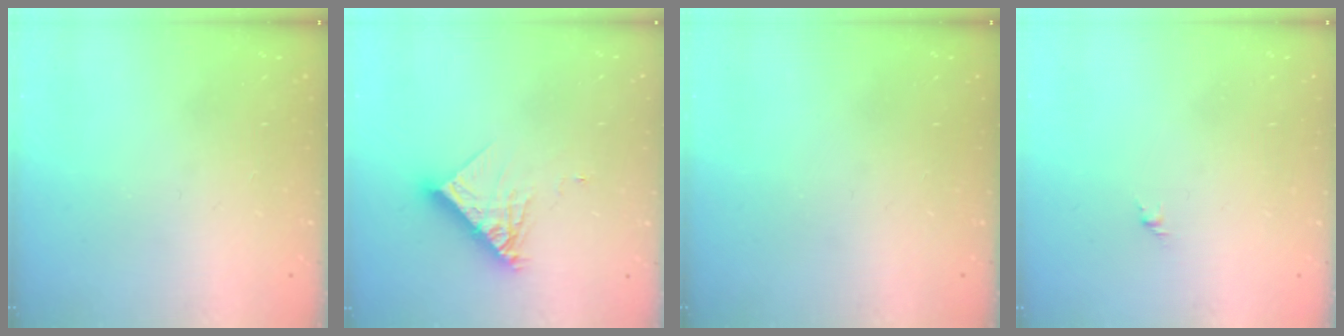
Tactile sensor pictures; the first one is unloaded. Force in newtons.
{"total": 11.8, "press": 11.7, "slide": 1.0}
{"total": 0.0}
{"total": 1.6, "press": 1.5, "slide": 0.6}